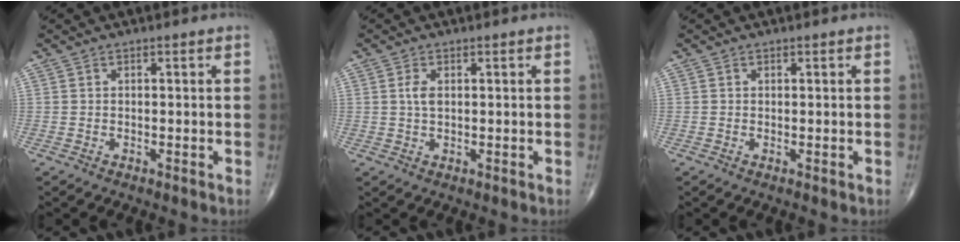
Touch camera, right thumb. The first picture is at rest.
{"total": 2.2, "force": [0.5, 1.2, 1.8], "torque": [-0.040, 0.002, 0.009]}
{"total": 0.0}